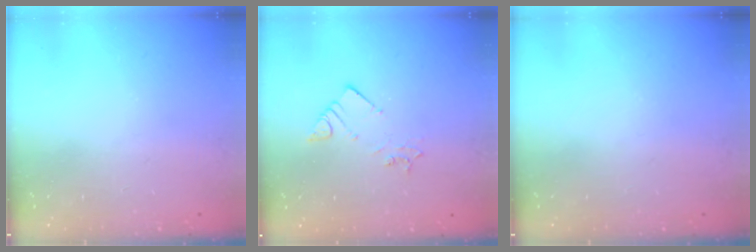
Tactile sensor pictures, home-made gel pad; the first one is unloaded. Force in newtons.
{"total": 2.8, "press": 2.7, "slide": 0.5}
{"total": 0.0}